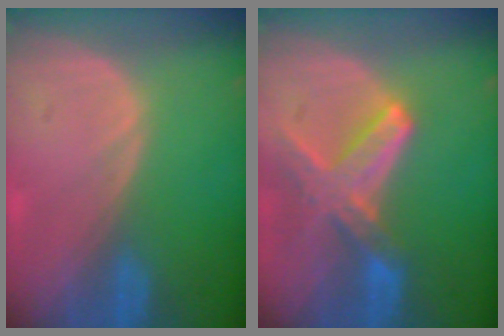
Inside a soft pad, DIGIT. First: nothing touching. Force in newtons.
{"total": 8.2, "press": 7.2, "slide": 3.9}